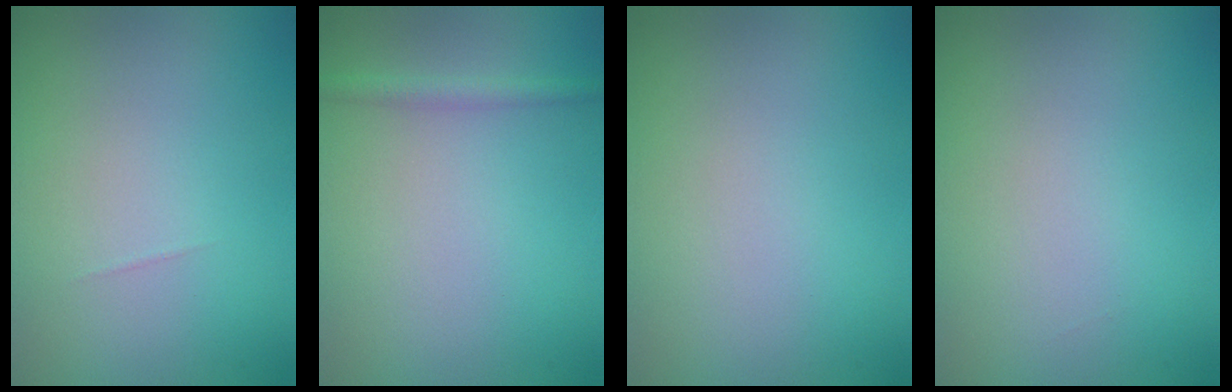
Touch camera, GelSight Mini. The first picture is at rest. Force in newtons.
{"total": 1.5, "press": 1.5, "slide": 0.0}
{"total": 0.0}
{"total": 0.0}